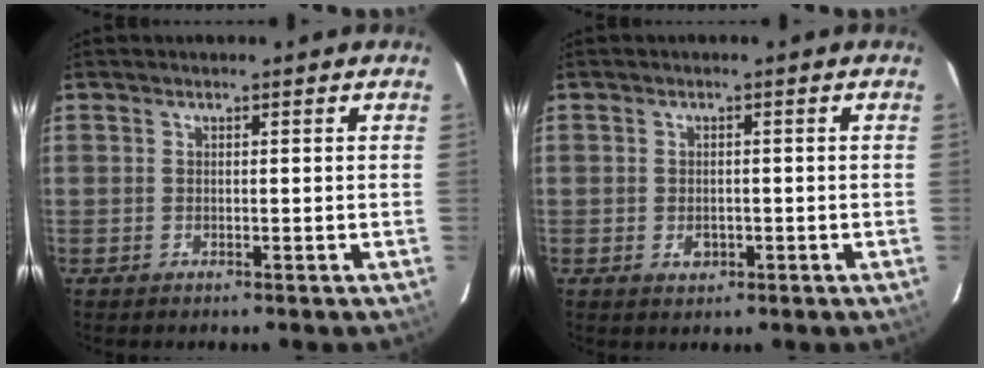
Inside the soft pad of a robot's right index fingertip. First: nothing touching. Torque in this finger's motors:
{"motor_torque": [0.00, 0.04, 0.01, 0.00]}